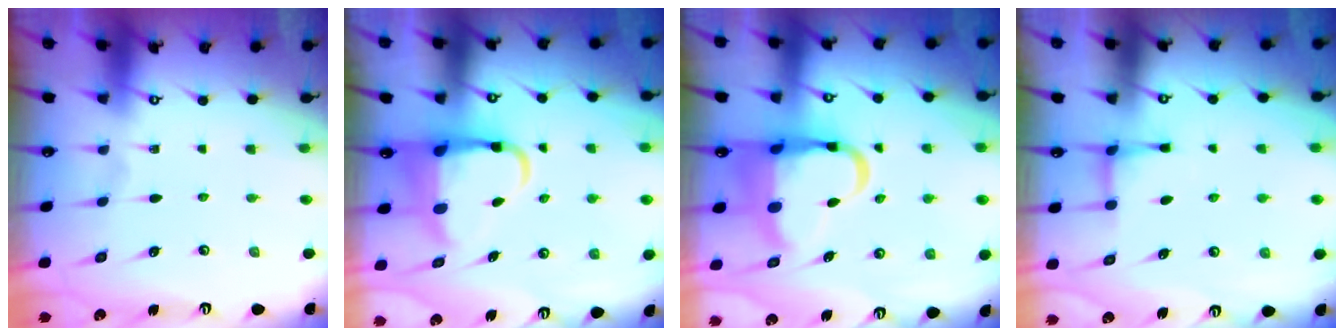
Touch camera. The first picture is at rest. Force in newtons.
{"total": 8.2, "press": 8.0, "slide": 1.8}
{"total": 12.2, "press": 11.7, "slide": 3.4}
{"total": 3.0, "press": 3.0, "slide": 0.4}